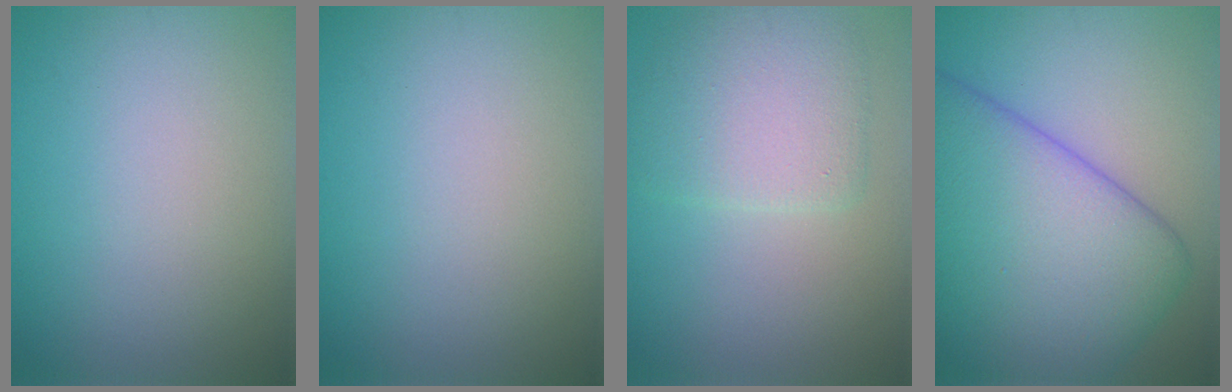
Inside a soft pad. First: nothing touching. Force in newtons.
{"total": 0.0}
{"total": 4.6, "press": 4.6, "slide": 0.1}
{"total": 13.0, "press": 13.0, "slide": 0.5}